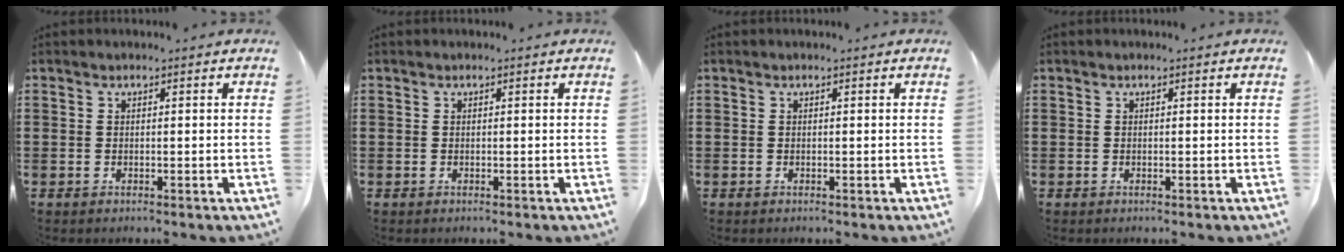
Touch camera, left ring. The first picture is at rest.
{"total": 0.0}
{"total": 0.0}
{"total": 0.0}